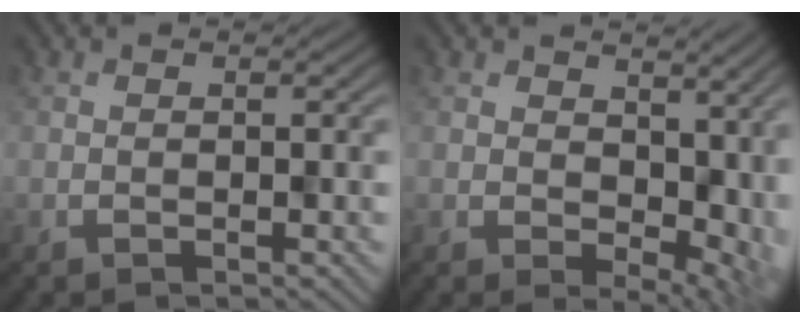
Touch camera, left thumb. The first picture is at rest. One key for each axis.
{"total": 7.7, "fx": 2.2, "fy": 5.3, "fz": 5.1, "tx": -0.078, "ty": -0.024, "tz": 0.062}